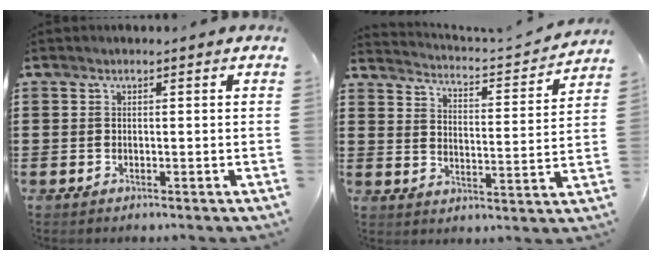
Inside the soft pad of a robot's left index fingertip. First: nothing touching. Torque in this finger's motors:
{"motor_torque": [-0.57, 0.64, -0.38, -0.03]}